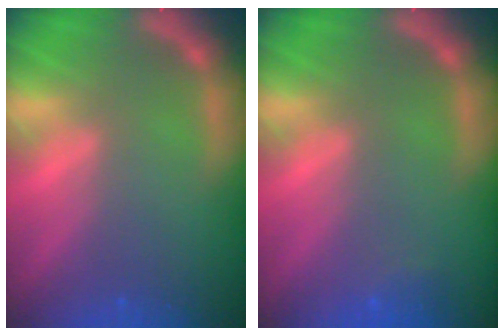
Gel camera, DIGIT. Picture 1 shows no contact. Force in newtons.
{"total": 1.4}